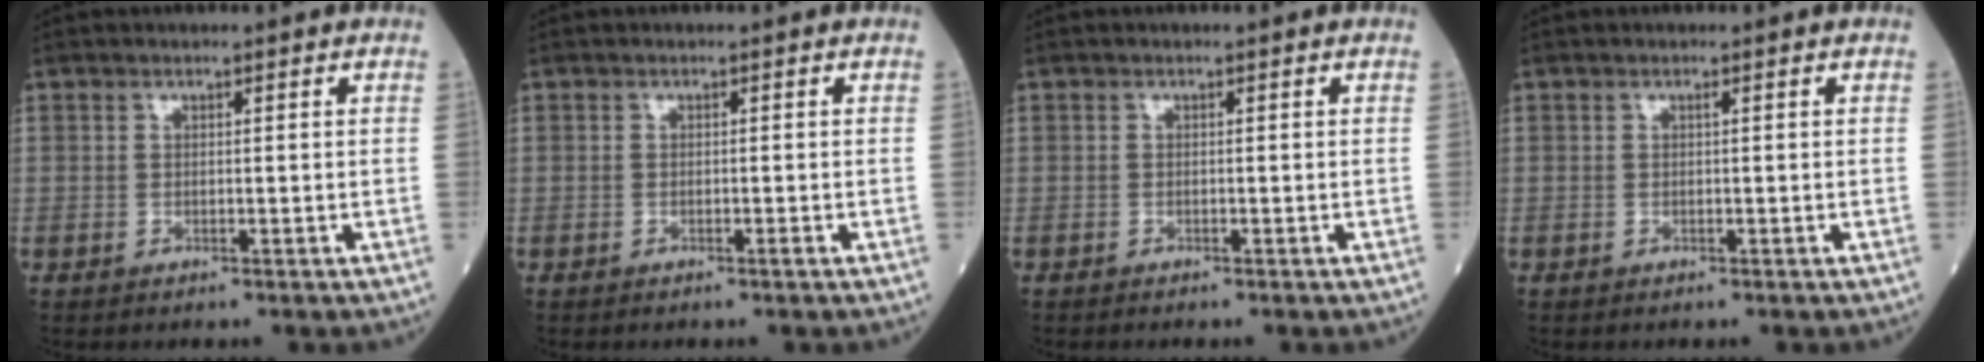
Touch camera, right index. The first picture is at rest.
{"total": 0.0}
{"total": 0.0}
{"total": 0.0}